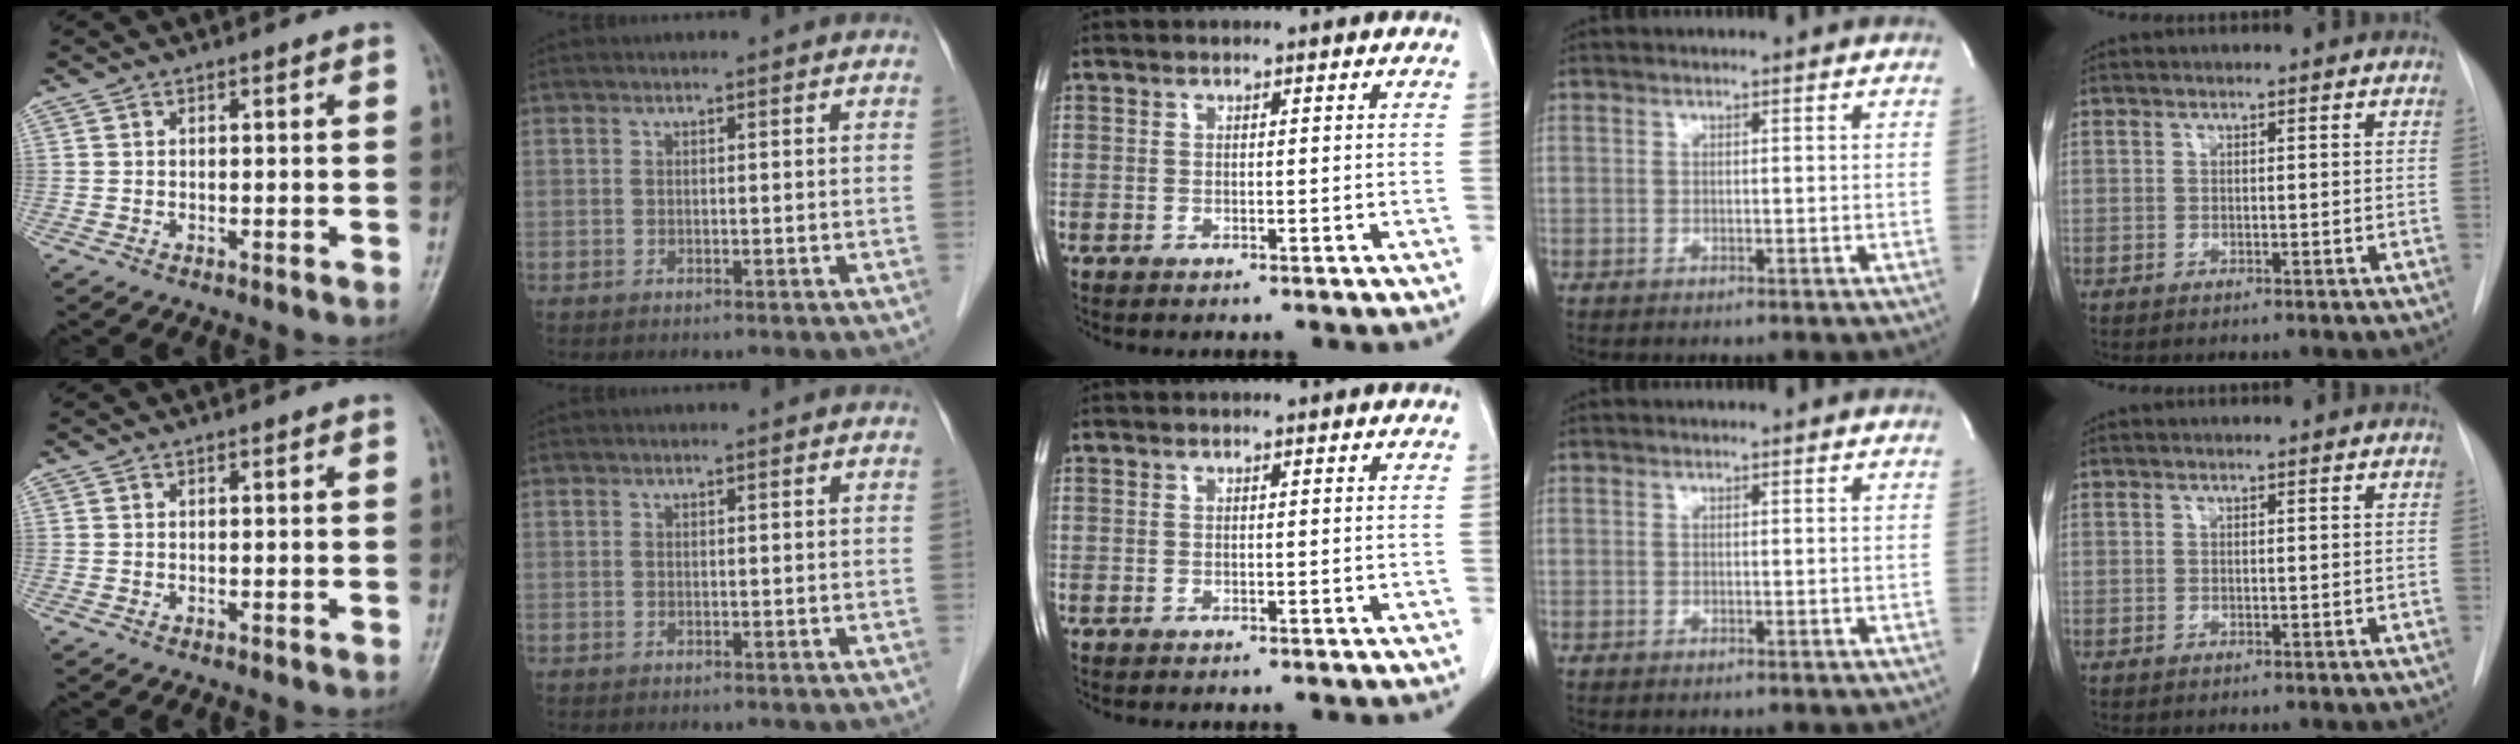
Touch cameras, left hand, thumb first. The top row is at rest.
{}